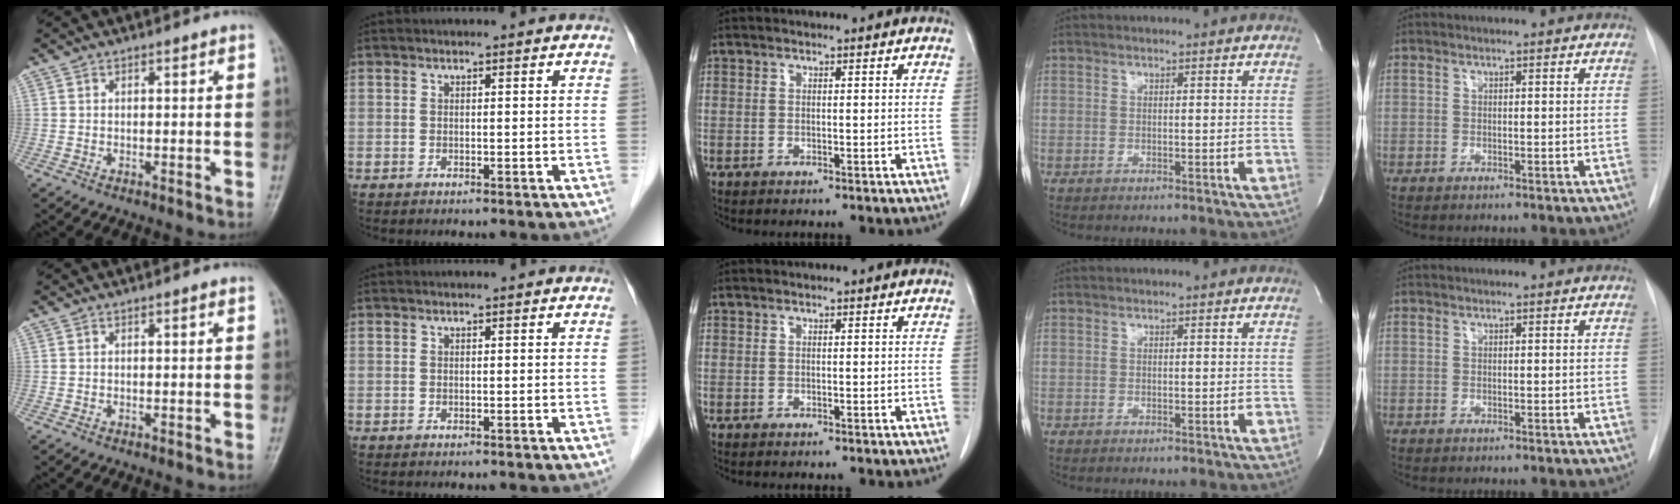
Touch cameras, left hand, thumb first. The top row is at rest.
{}